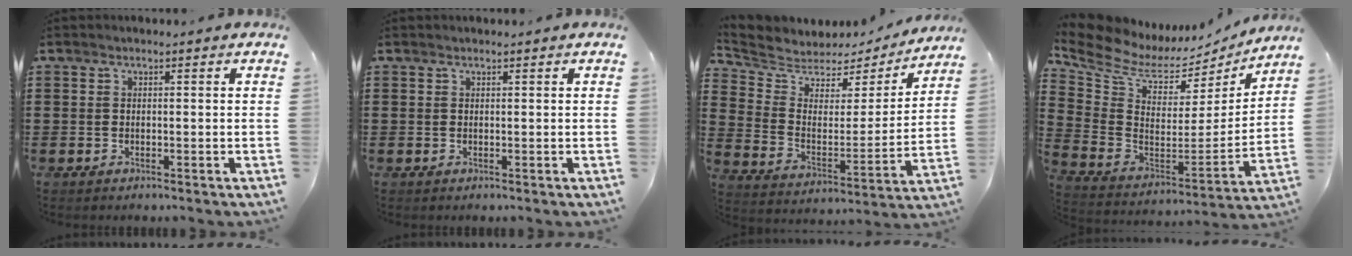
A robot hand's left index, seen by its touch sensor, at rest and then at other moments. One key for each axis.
{"total": 0.0}
{"total": 4.6, "fx": 4.1, "fy": 2.1, "fz": -0.3, "tx": -0.034, "ty": -0.039, "tz": 0.064}
{"total": 6.4, "fx": 5.1, "fy": 3.0, "fz": 2.3, "tx": -0.083, "ty": -0.049, "tz": 0.084}